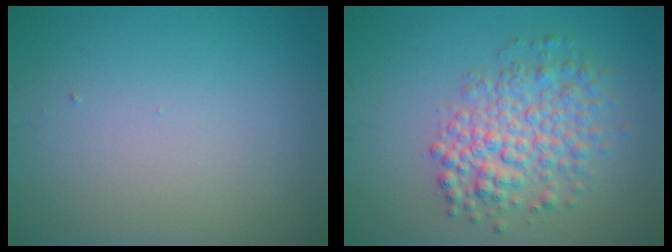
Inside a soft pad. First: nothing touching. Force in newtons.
{"total": 5.1, "press": 5.1, "slide": 0.2}